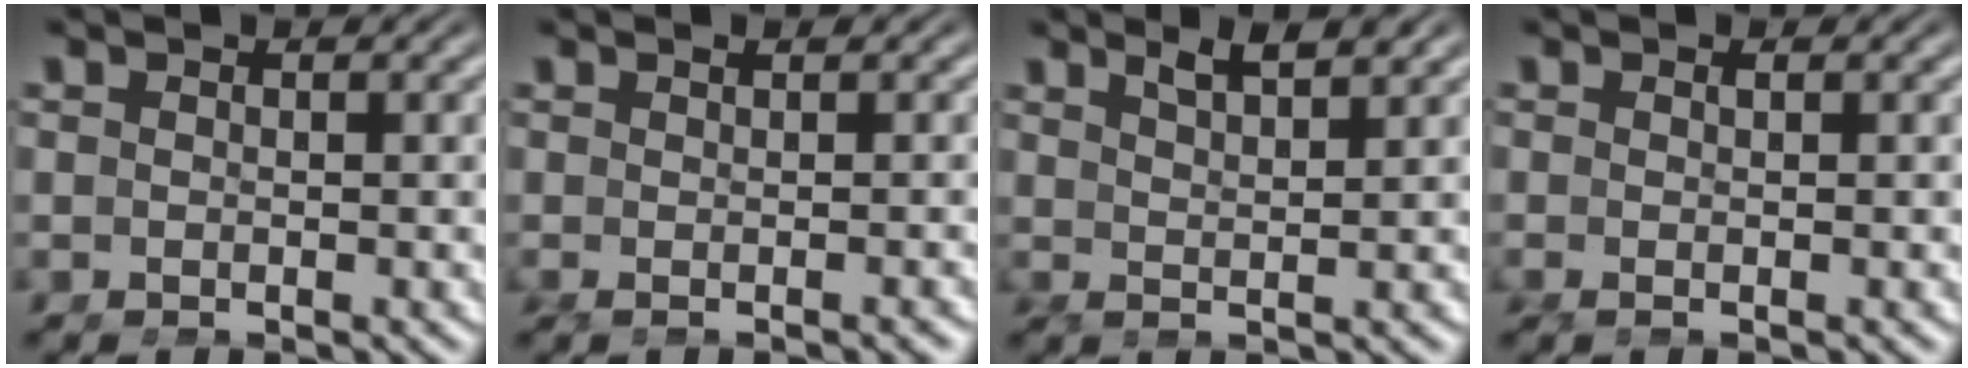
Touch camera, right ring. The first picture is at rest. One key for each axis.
{"total": 1.8, "fx": -1.2, "fy": -0.8, "fz": 1.2, "tx": -0.011, "ty": 0.009, "tz": -0.013}
{"total": 3.2, "fx": 2.6, "fy": -0.8, "fz": 1.7, "tx": -0.020, "ty": 0.011, "tz": 0.046}
{"total": 1.4, "fx": -0.8, "fy": -0.5, "fz": 1.0, "tx": -0.016, "ty": 0.003, "tz": -0.008}